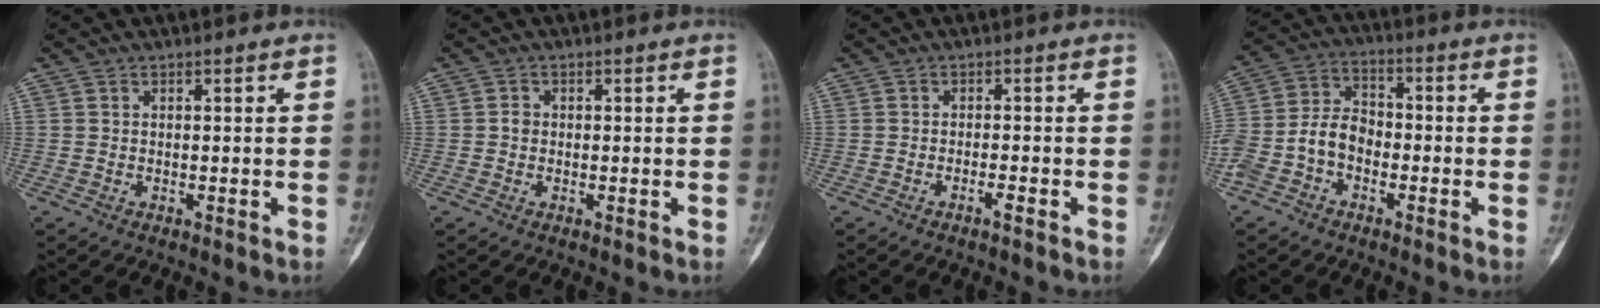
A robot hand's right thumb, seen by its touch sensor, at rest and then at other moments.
{"total": 1.2, "force": [-0.1, 1.0, 0.5], "torque": [-0.004, 0.004, -0.004]}
{"total": 1.5, "force": [-1.0, 0.0, 1.1], "torque": [-0.023, 0.004, -0.020]}
{"total": 10.1, "force": [-3.4, 7.3, 6.1], "torque": [-0.120, 0.040, -0.073]}